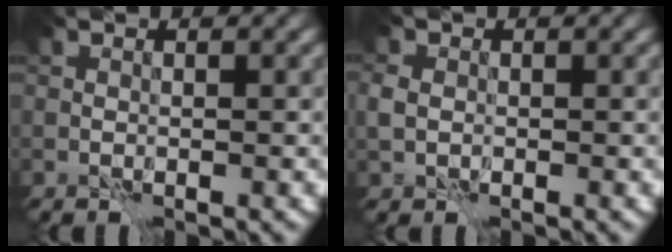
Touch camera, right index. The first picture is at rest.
{"total": 1.5, "force": [-0.2, 1.4, 0.7], "torque": [-0.018, -0.002, -0.011]}